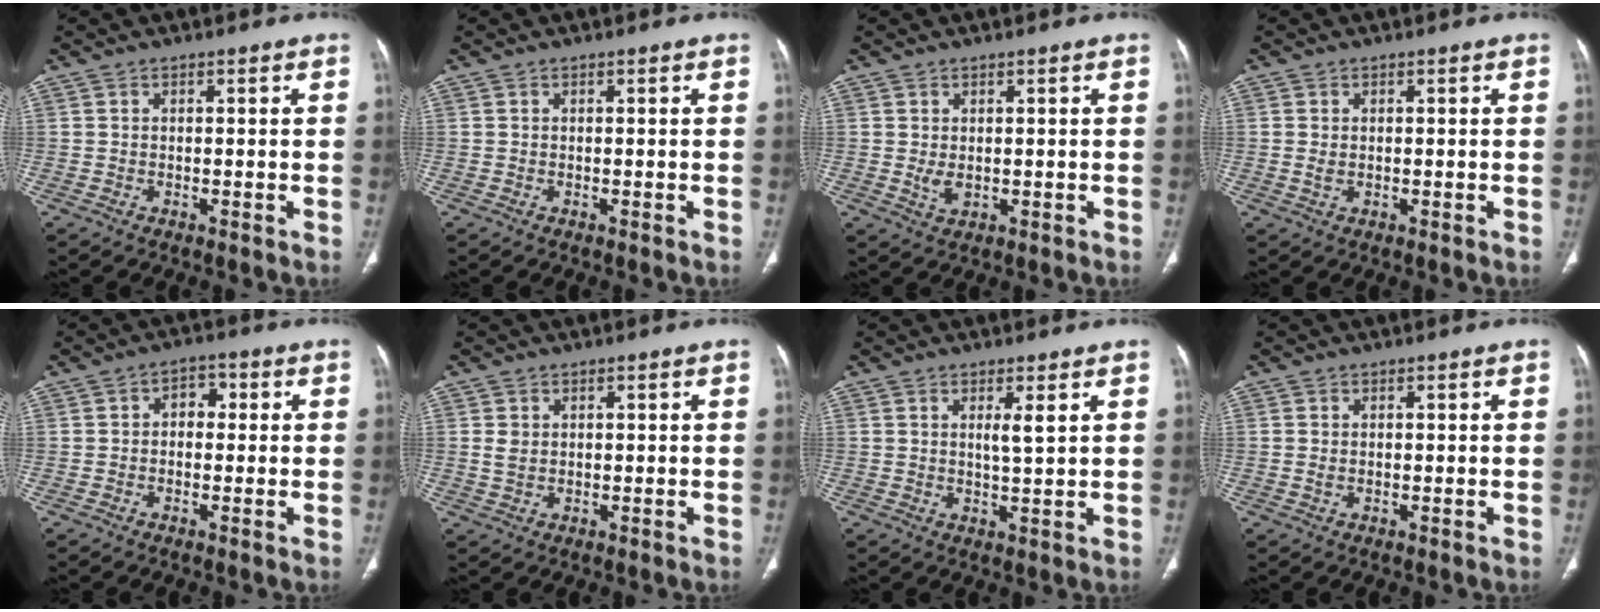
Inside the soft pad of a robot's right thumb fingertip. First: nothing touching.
{"total": 0.0}
{"total": 2.3, "force": [0.2, 1.5, 1.7], "torque": [-0.022, -0.006, 0.012]}
{"total": 1.5, "force": [0.1, 1.1, 1.1], "torque": [-0.019, 0.004, 0.005]}
{"total": 3.6, "force": [0.3, 2.7, 2.4], "torque": [-0.009, 0.017, -0.005]}
{"total": 2.2, "force": [0.5, 1.8, 1.3], "torque": [-0.015, 0.000, 0.016]}
{"total": 3.0, "force": [1.2, 0.3, 2.7], "torque": [-0.052, -0.013, 0.023]}
{"total": 0.9, "force": [0.1, 0.7, 0.6], "torque": [-0.010, 0.005, 0.004]}